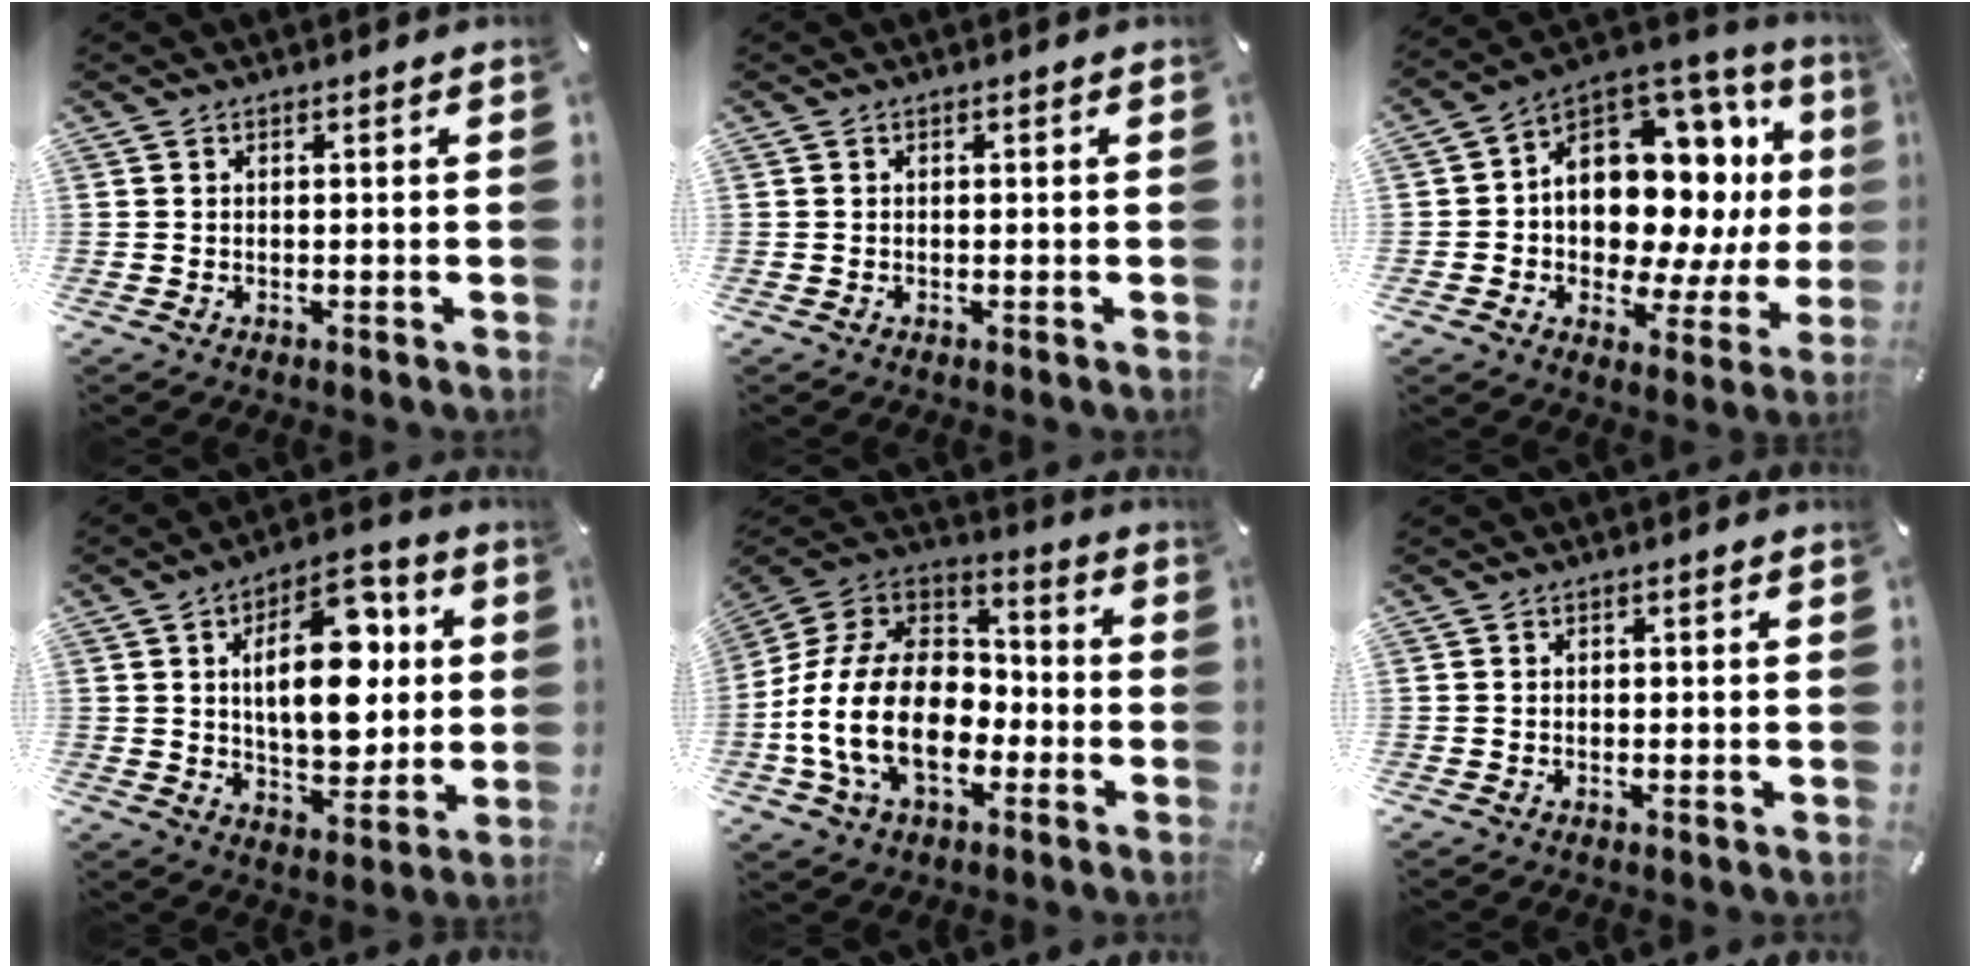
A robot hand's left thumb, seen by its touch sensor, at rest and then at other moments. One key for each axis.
{"total": 0.0}
{"total": 16.2, "fx": 4.0, "fy": 11.7, "fz": 10.6, "tx": -0.149, "ty": -0.057, "tz": 0.072}
{"total": 17.9, "fx": 3.9, "fy": 10.1, "fz": 14.2, "tx": -0.209, "ty": -0.003, "tz": 0.061}
{"total": 20.7, "fx": -6.0, "fy": 14.6, "fz": 13.4, "tx": -0.293, "ty": 0.034, "tz": -0.097}
{"total": 0.5, "fx": -0.2, "fy": 0.4, "fz": 0.2, "tx": -0.003, "ty": 0.002, "tz": -0.004}